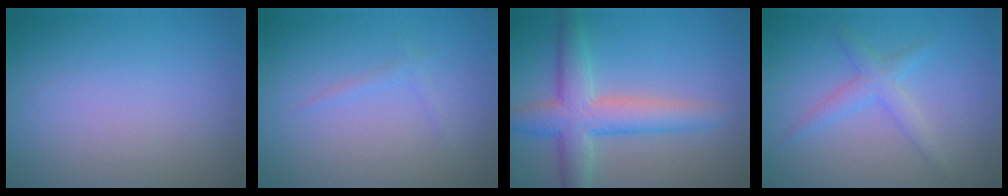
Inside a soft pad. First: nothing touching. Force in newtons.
{"total": 0.8, "press": 0.8, "slide": 0.0}
{"total": 5.4, "press": 5.4, "slide": 0.1}
{"total": 2.1, "press": 2.1, "slide": 0.0}